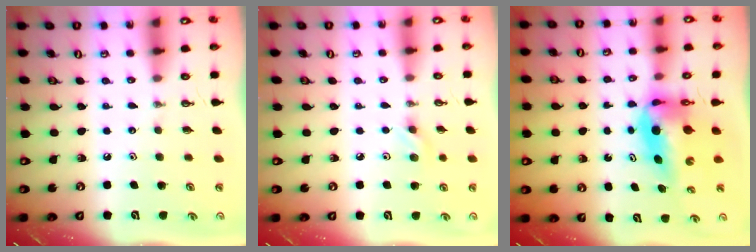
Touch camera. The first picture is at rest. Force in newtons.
{"total": 5.7, "press": 5.5, "slide": 1.6}
{"total": 8.0, "press": 7.8, "slide": 1.9}